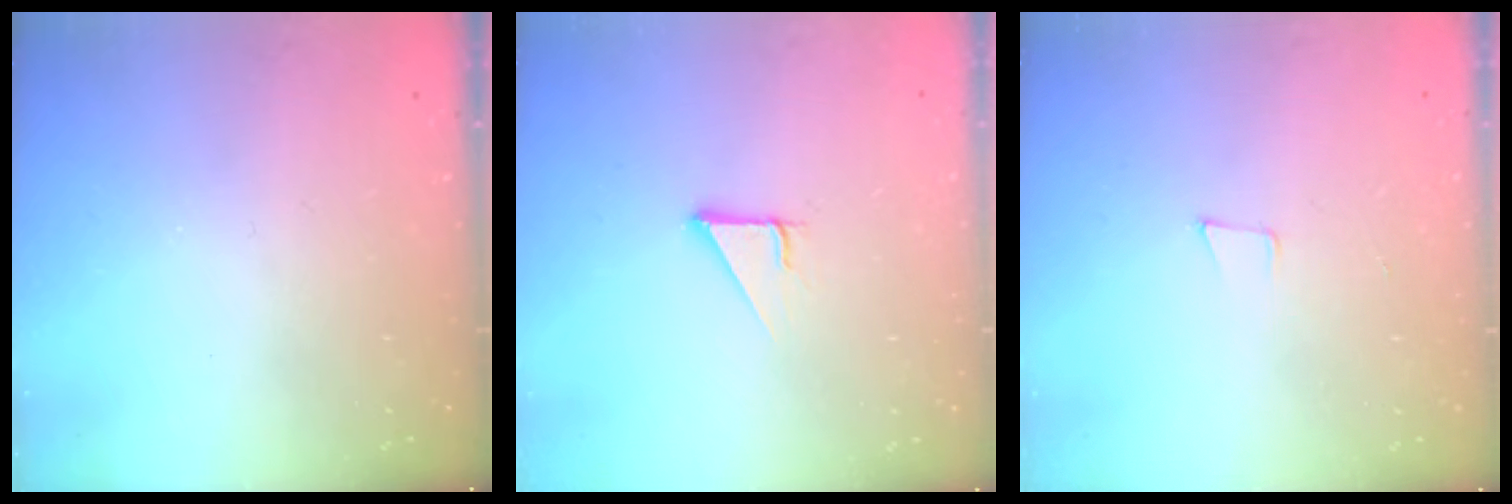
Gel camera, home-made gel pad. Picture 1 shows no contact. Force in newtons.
{"total": 2.9, "press": 2.9, "slide": 0.1}
{"total": 4.6, "press": 3.6, "slide": 2.9}